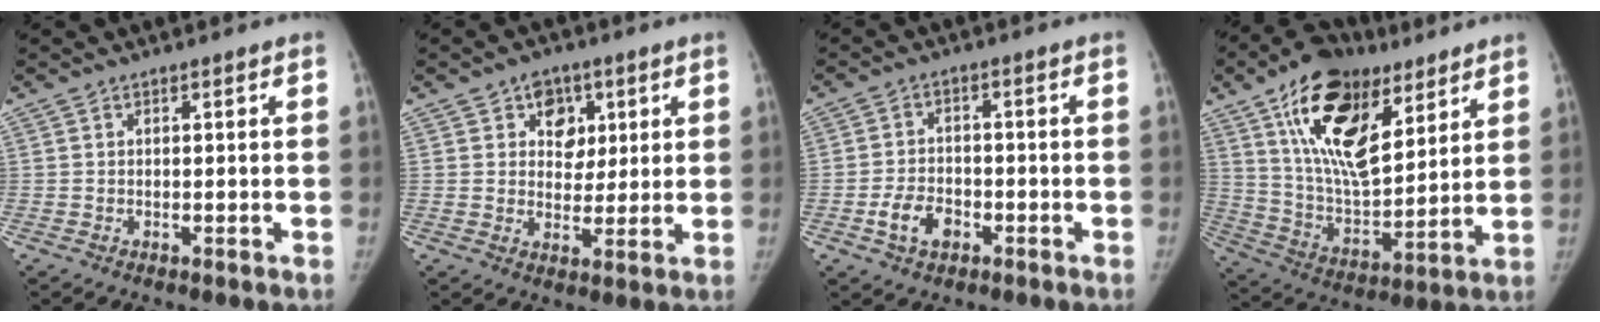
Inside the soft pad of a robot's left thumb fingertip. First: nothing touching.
{"total": 6.8, "force": [2.7, 5.4, 3.1], "torque": [-0.003, -0.007, 0.038]}
{"total": 6.0, "force": [-2.6, 4.1, 3.4], "torque": [-0.052, 0.018, -0.045]}
{"total": 22.4, "force": [11.6, 11.2, 15.6], "torque": [-0.240, -0.048, 0.208]}